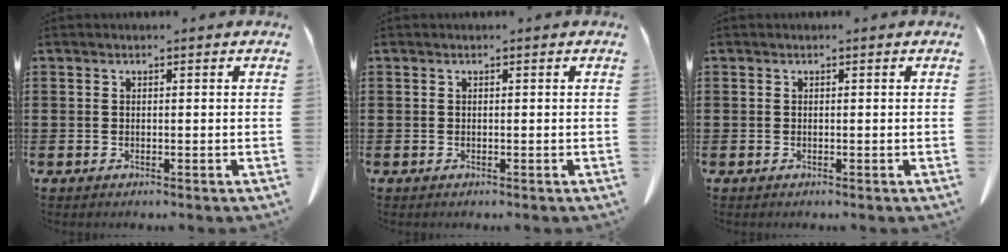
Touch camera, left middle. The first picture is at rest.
{"total": 0.0}
{"total": 0.0}